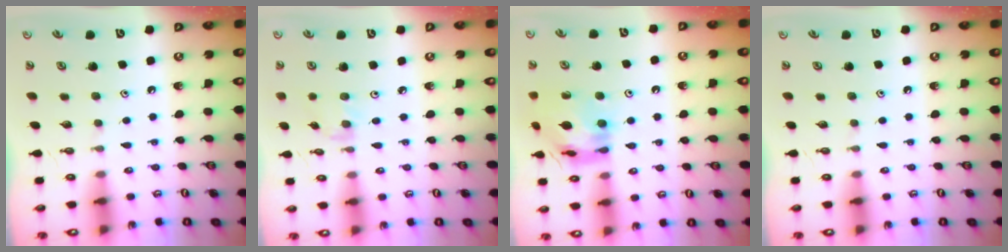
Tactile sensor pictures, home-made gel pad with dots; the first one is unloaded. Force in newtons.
{"total": 1.9, "press": 1.9, "slide": 0.4}
{"total": 13.0, "press": 12.9, "slide": 1.4}
{"total": 0.0}